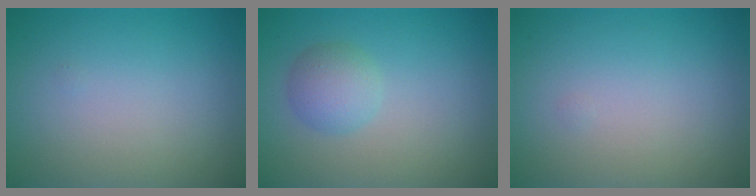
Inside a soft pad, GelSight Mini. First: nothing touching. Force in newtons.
{"total": 2.5, "press": 2.5, "slide": 0.1}
{"total": 0.0}